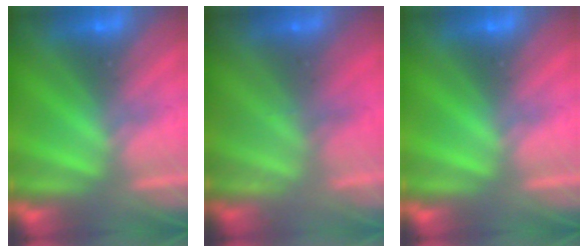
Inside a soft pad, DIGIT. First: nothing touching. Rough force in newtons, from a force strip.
{"total": 2.3}
{"total": 0.0}